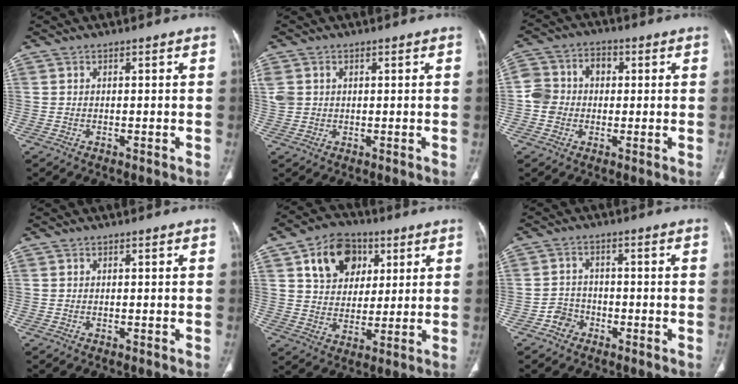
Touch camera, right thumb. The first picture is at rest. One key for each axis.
{"total": 4.1, "fx": 0.8, "fy": 3.5, "fz": 2.1, "tx": -0.049, "ty": 0.007, "tz": 0.024}
{"total": 7.7, "fx": -0.2, "fy": 6.9, "fz": 3.4, "tx": -0.048, "ty": 0.032, "tz": -0.014}
{"total": 0.0}
{"total": 13.1, "fx": 5.3, "fy": 9.8, "fz": 6.9, "tx": -0.080, "ty": -0.009, "tz": 0.090}
{"total": 3.7, "fx": -2.1, "fy": 2.9, "fz": 0.7, "tx": 0.003, "ty": 0.021, "tz": -0.043}